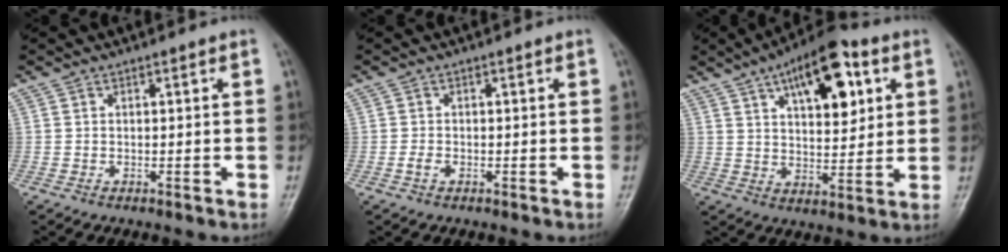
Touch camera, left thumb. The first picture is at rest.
{"total": 1.2, "force": [-0.5, 0.8, 0.8], "torque": [-0.018, -0.001, -0.012]}
{"total": 16.1, "force": [6.9, 7.2, 12.6], "torque": [-0.152, -0.014, 0.105]}